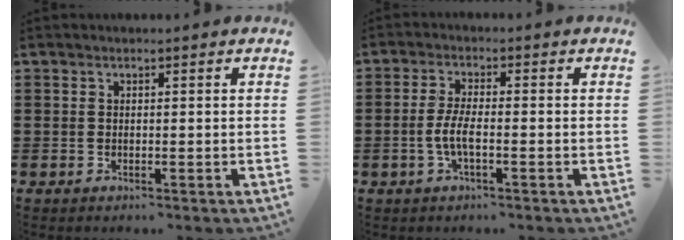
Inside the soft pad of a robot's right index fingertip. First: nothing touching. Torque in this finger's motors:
{"motor_torque": [2.14, 0.00, 0.52, 0.15]}